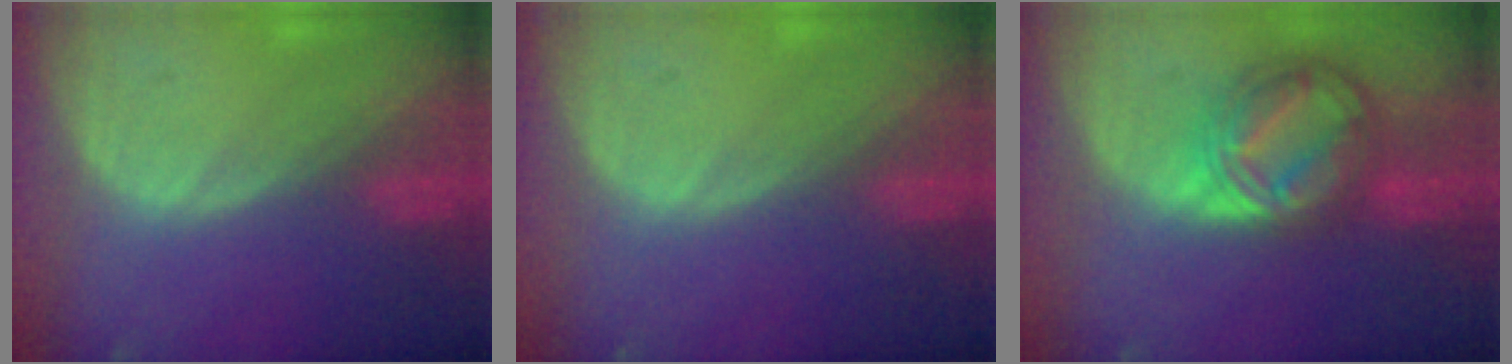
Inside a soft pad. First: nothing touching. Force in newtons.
{"total": 0.0}
{"total": 9.0, "press": 9.0, "slide": 0.6}